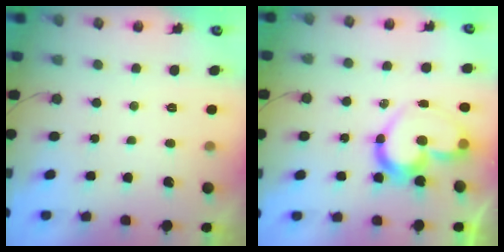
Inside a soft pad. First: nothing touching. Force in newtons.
{"total": 16.2, "press": 16.1, "slide": 1.5}